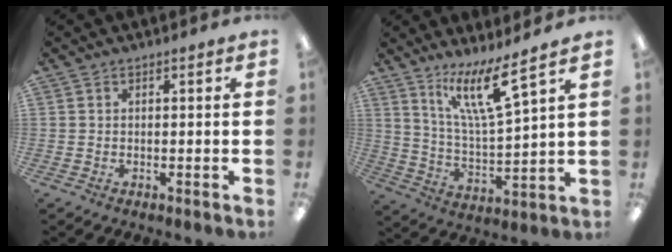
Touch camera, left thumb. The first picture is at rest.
{"total": 13.7, "force": [9.5, 2.2, 9.6], "torque": [-0.168, -0.059, 0.155]}